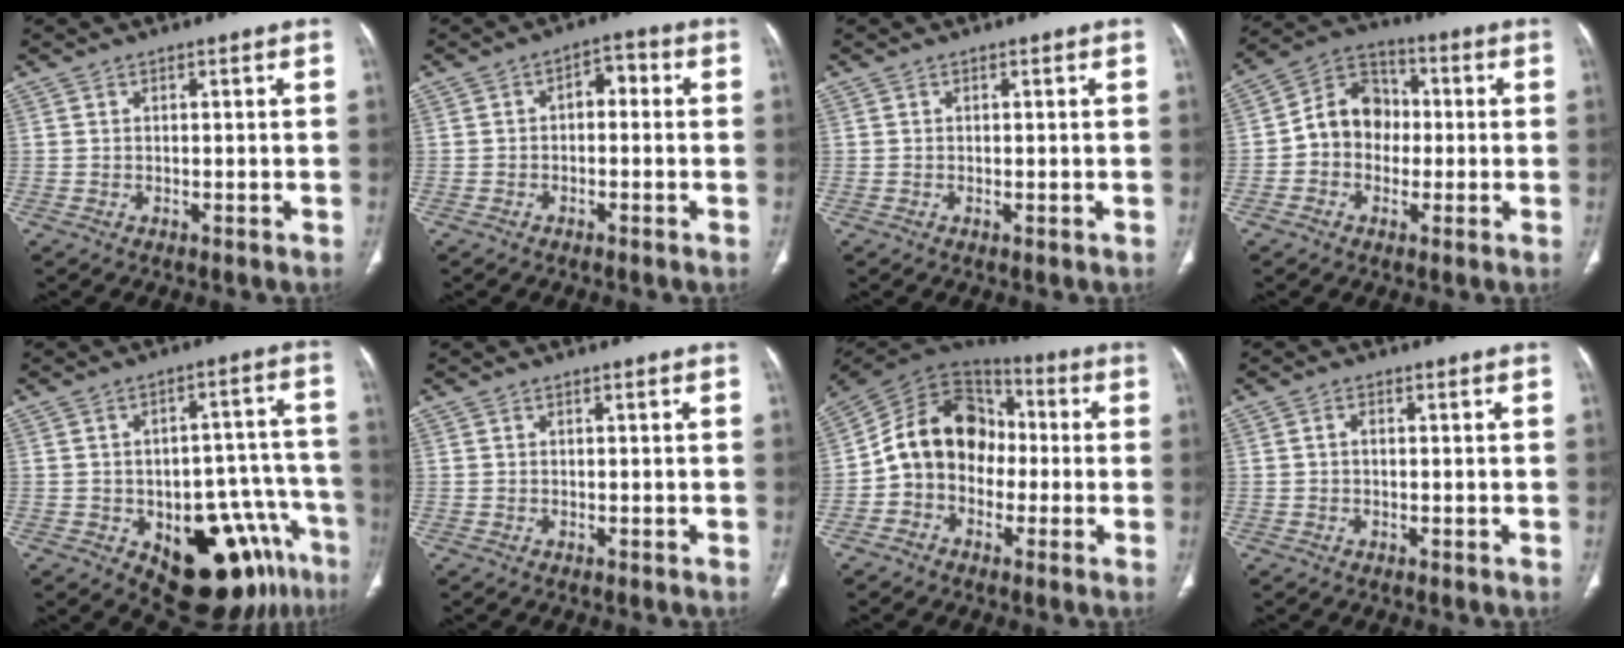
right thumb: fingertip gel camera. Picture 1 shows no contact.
{"total": 4.0, "force": [-0.1, 2.5, 3.1], "torque": [-0.032, 0.022, -0.013]}
{"total": 0.0}
{"total": 10.4, "force": [-0.6, 8.7, 5.7], "torque": [-0.065, 0.034, -0.023]}
{"total": 18.6, "force": [-9.4, 8.8, 13.5], "torque": [-0.098, 0.065, -0.113]}
{"total": 0.0}
{"total": 14.7, "force": [-1.3, 11.7, 8.8], "torque": [-0.120, 0.044, -0.040]}
{"total": 1.0, "force": [0.0, 0.6, 0.7], "torque": [-0.011, 0.002, -0.002]}